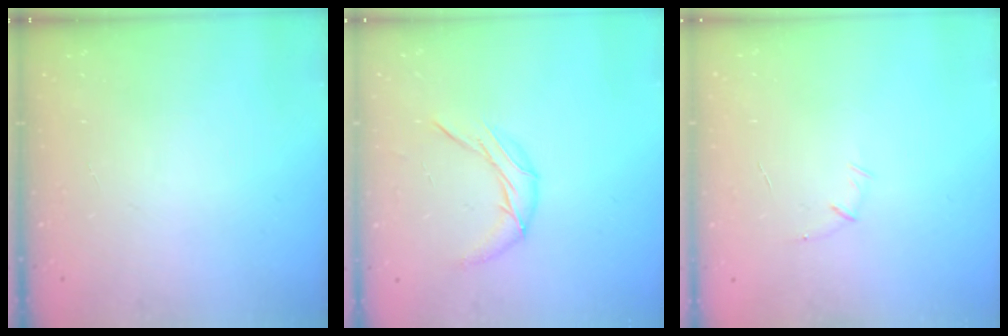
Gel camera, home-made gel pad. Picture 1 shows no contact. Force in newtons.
{"total": 8.4, "press": 8.4, "slide": 0.3}
{"total": 5.2, "press": 5.0, "slide": 1.1}